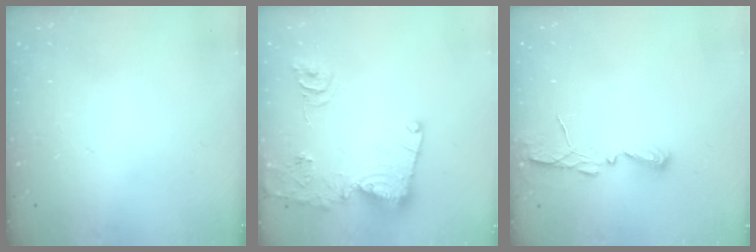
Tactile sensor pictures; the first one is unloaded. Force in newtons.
{"total": 18.1, "press": 18.0, "slide": 2.0}
{"total": 4.9, "press": 4.9, "slide": 0.3}